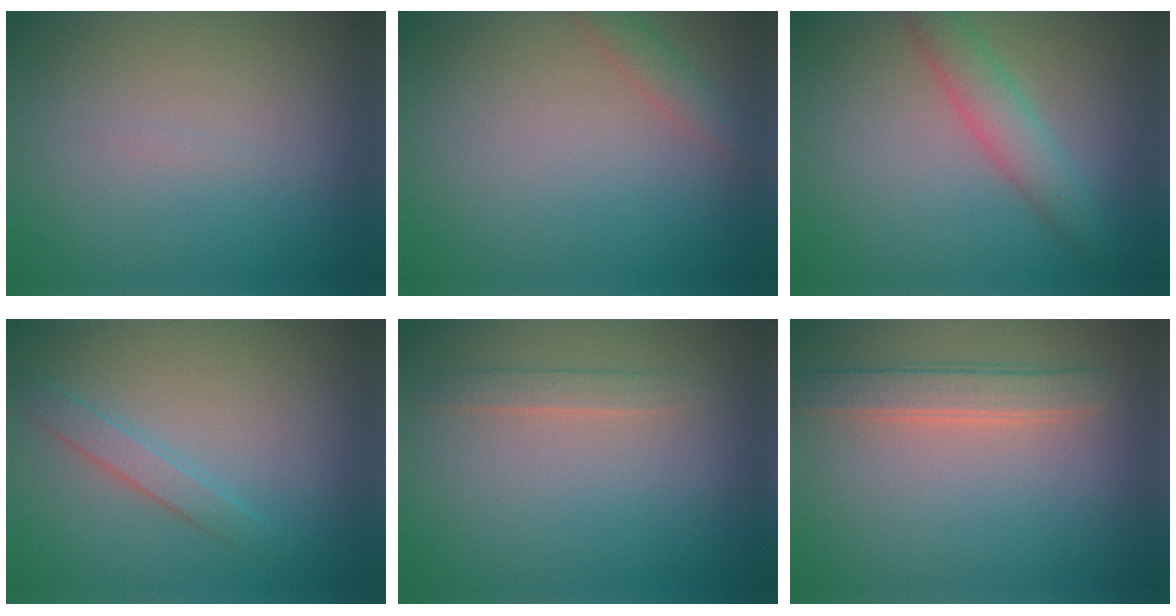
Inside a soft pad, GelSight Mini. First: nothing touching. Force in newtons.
{"total": 1.5, "press": 1.5, "slide": 0.1}
{"total": 3.2, "press": 3.2, "slide": 0.1}
{"total": 1.7, "press": 1.7, "slide": 0.1}
{"total": 1.2, "press": 1.2, "slide": 0.1}
{"total": 2.7, "press": 2.7, "slide": 0.5}